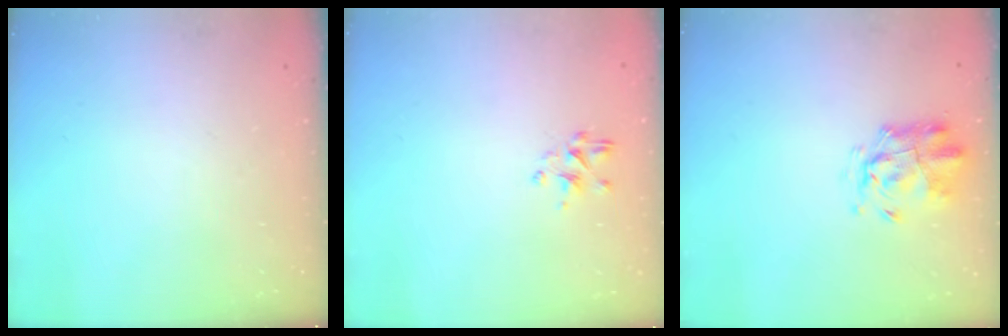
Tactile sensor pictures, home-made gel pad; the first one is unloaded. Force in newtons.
{"total": 2.3, "press": 2.1, "slide": 1.0}
{"total": 3.5, "press": 3.2, "slide": 1.5}